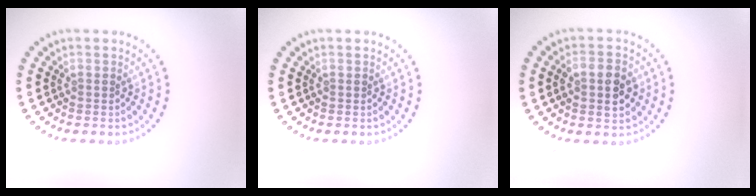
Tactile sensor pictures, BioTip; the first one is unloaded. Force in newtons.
{"total": 0.0}
{"total": 3.8, "press": 3.8, "slide": 0.3}